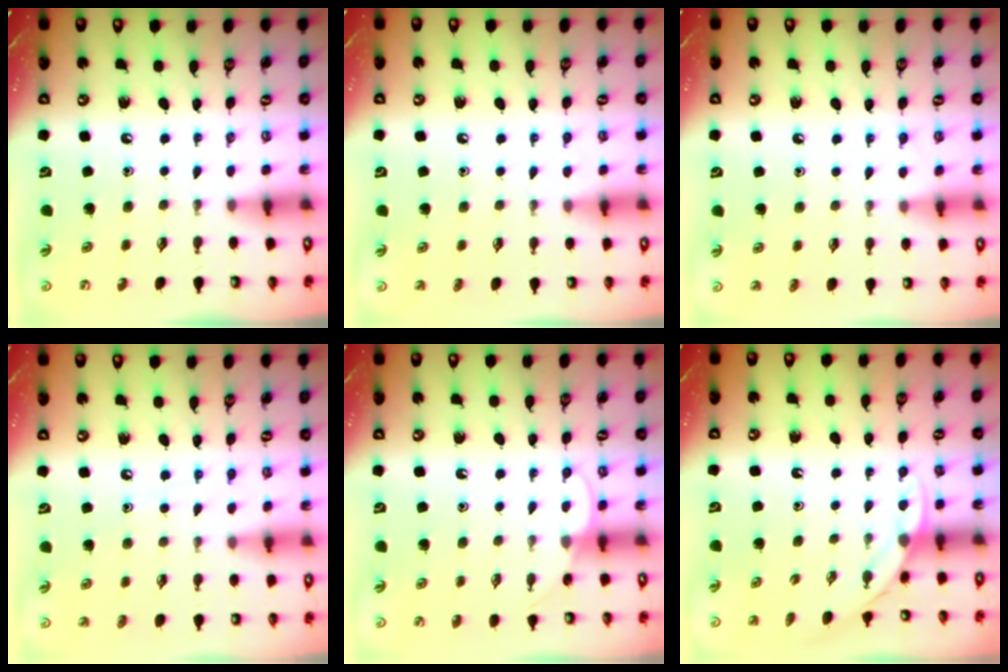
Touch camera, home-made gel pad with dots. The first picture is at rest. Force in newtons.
{"total": 2.9, "press": 2.9, "slide": 0.4}
{"total": 4.1, "press": 4.1, "slide": 0.4}
{"total": 6.9, "press": 6.9, "slide": 0.7}
{"total": 5.4, "press": 5.4, "slide": 0.3}
{"total": 3.7, "press": 3.7, "slide": 0.2}